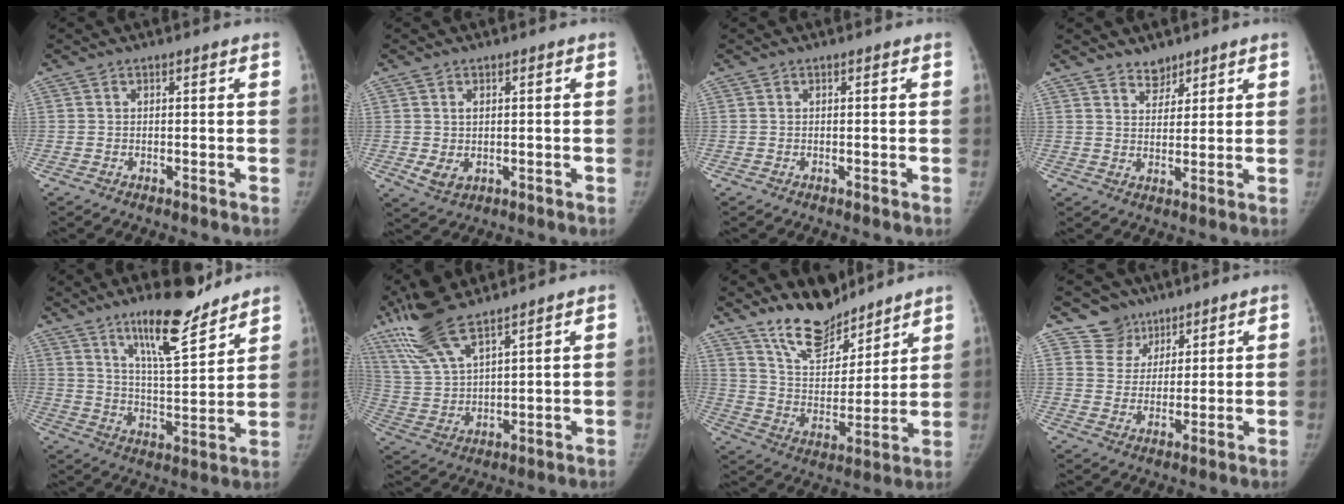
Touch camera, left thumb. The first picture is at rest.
{"total": 4.0, "force": [0.2, 2.8, 2.8], "torque": [-0.050, -0.006, 0.015]}
{"total": 0.0}
{"total": 3.9, "force": [3.2, 2.1, 0.8], "torque": [0.010, -0.025, 0.054]}
{"total": 14.7, "force": [10.8, 3.4, 9.4], "torque": [-0.130, -0.078, 0.181]}
{"total": 13.7, "force": [10.2, 3.8, 8.3], "torque": [-0.171, -0.030, 0.211]}
{"total": 14.5, "force": [11.9, 6.0, 5.7], "torque": [-0.059, -0.080, 0.217]}
{"total": 6.5, "force": [4.6, 4.6, -0.4], "torque": [0.042, -0.039, 0.082]}